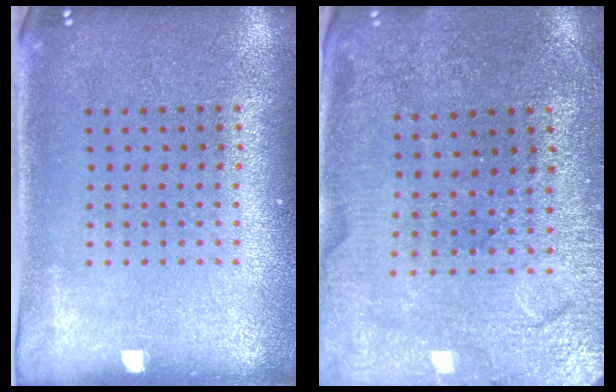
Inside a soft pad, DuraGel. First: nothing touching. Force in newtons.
{"total": 1.5, "press": 1.5, "slide": 0.2}